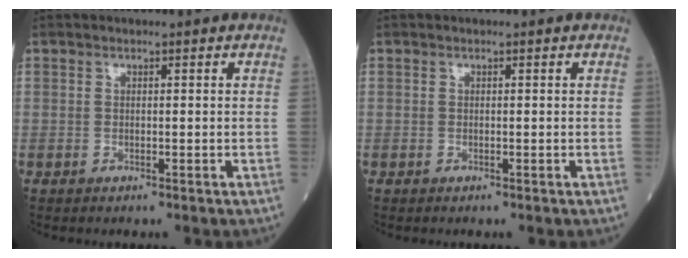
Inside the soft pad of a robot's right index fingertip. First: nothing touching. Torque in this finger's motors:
{"motor_torque": [0.00, 0.00, -0.03, -0.01]}